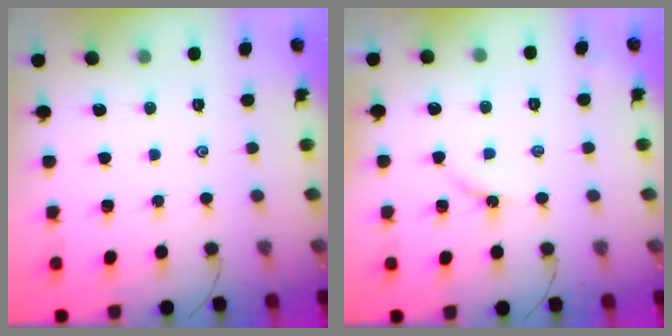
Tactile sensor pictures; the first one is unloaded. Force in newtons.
{"total": 3.5, "press": 3.5, "slide": 0.3}